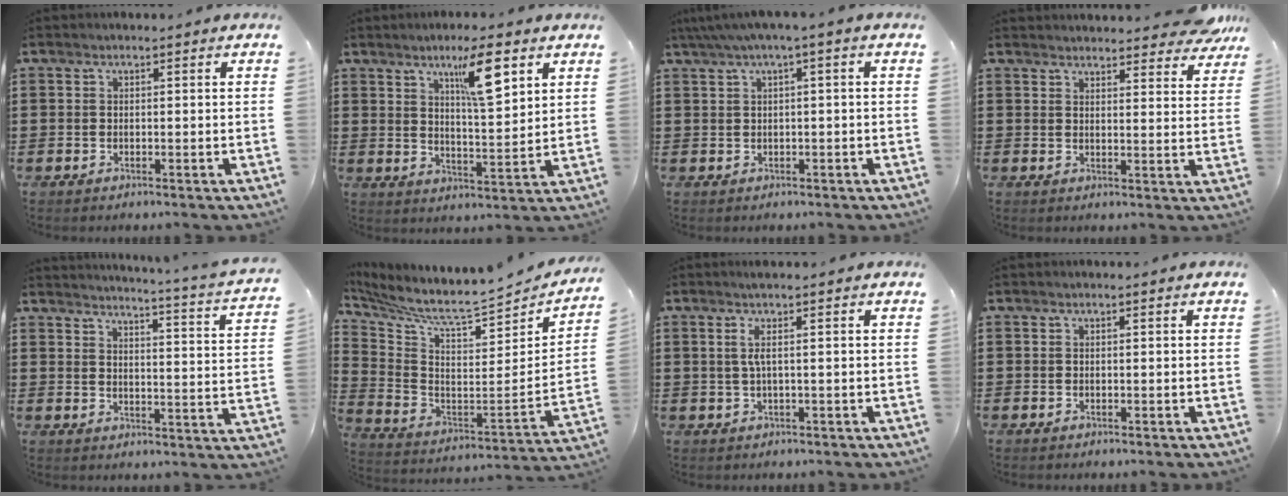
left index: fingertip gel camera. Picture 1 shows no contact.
{"total": 9.0, "force": [5.1, 1.9, 7.2], "torque": [-0.112, -0.011, 0.076]}
{"total": 2.2, "force": [-0.1, 0.0, 2.2], "torque": [-0.038, -0.004, -0.003]}
{"total": 4.2, "force": [4.1, 0.5, 1.1], "torque": [-0.019, -0.015, 0.072]}
{"total": 3.2, "force": [2.7, -1.0, 1.3], "torque": [-0.035, -0.041, 0.033]}
{"total": 6.2, "force": [5.5, 0.1, 2.9], "torque": [-0.088, -0.065, 0.085]}
{"total": 2.5, "force": [0.3, -0.3, 2.5], "torque": [-0.054, -0.009, 0.002]}
{"total": 0.0}